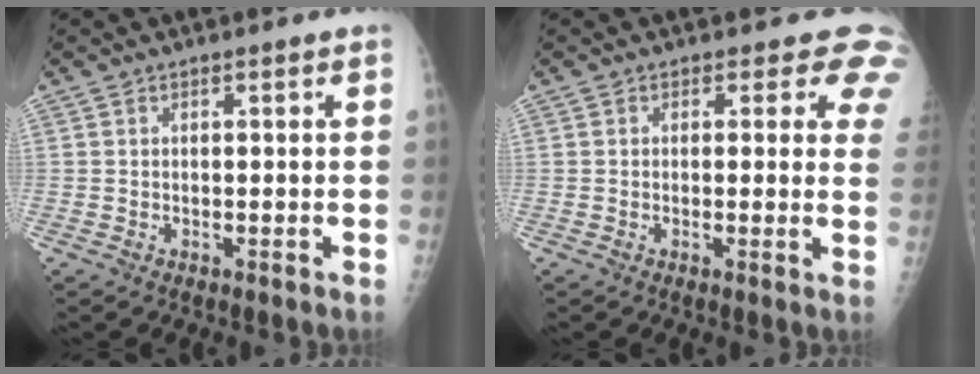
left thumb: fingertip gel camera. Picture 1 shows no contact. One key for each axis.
{"total": 5.5, "fx": 4.1, "fy": 3.0, "fz": 2.1, "tx": 0.014, "ty": -0.015, "tz": 0.018}